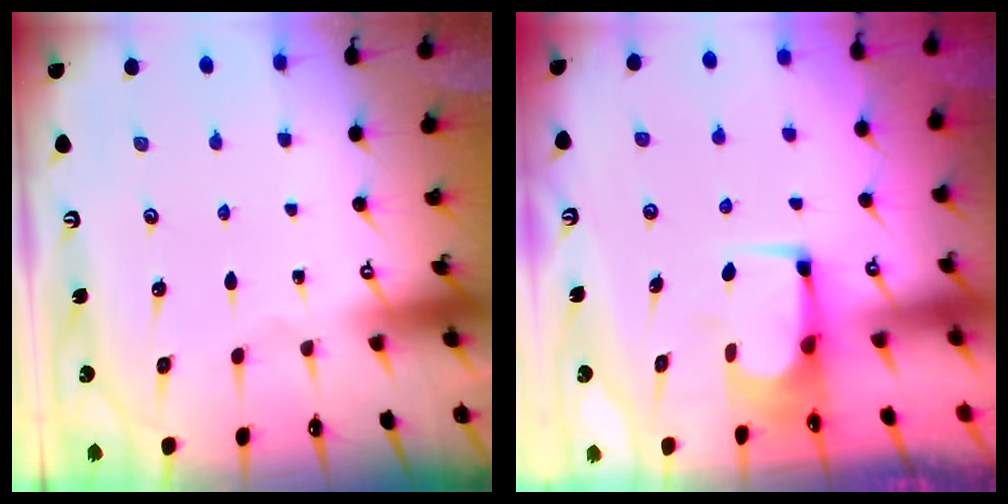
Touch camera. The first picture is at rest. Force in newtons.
{"total": 2.4, "press": 2.4, "slide": 0.2}